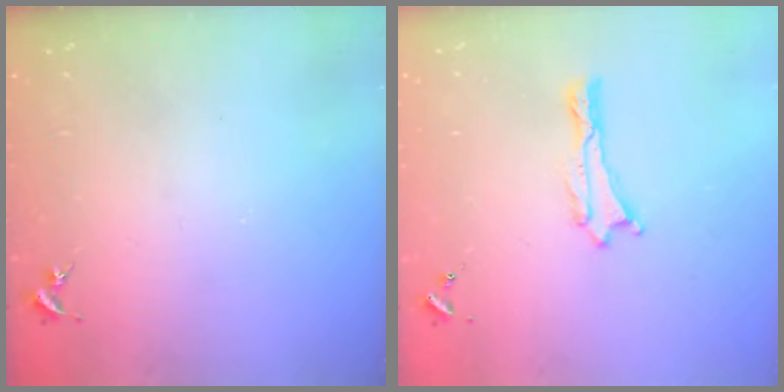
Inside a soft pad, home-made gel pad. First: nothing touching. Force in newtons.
{"total": 0.0}